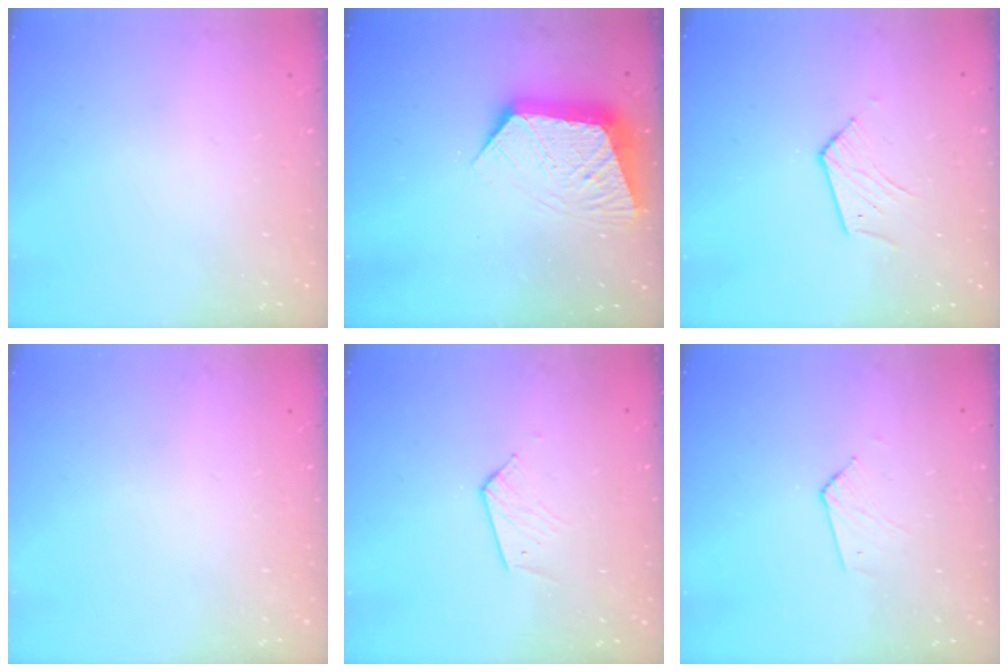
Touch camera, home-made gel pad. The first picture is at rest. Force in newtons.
{"total": 11.2, "press": 11.1, "slide": 0.8}
{"total": 4.7, "press": 4.7, "slide": 0.4}
{"total": 0.0}
{"total": 4.9, "press": 4.8, "slide": 0.4}
{"total": 2.6, "press": 2.6, "slide": 0.2}